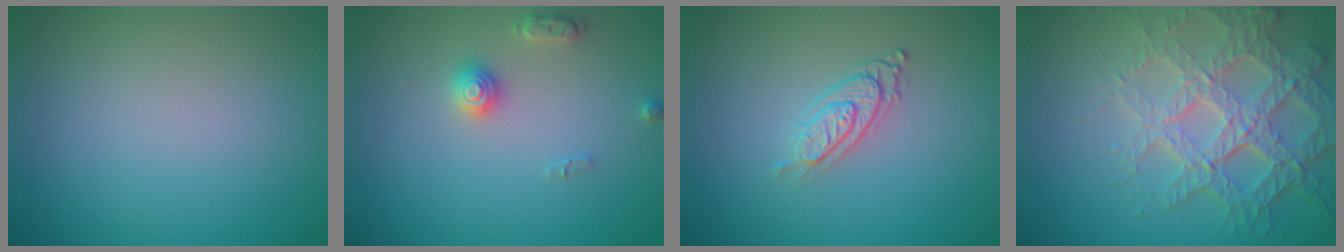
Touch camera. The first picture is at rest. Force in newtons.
{"total": 2.2, "press": 2.2, "slide": 0.1}
{"total": 2.9, "press": 1.9, "slide": 2.2}
{"total": 6.9, "press": 5.0, "slide": 4.8}